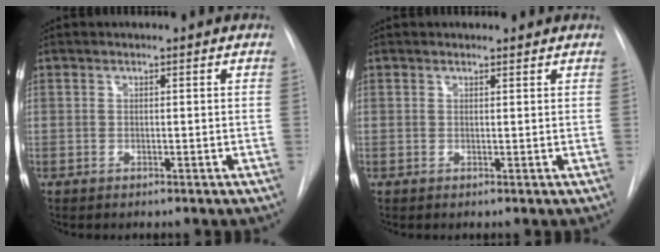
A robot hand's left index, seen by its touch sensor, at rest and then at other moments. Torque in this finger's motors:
{"motor_torque": [0.46, -0.49, -0.03, 0.00]}